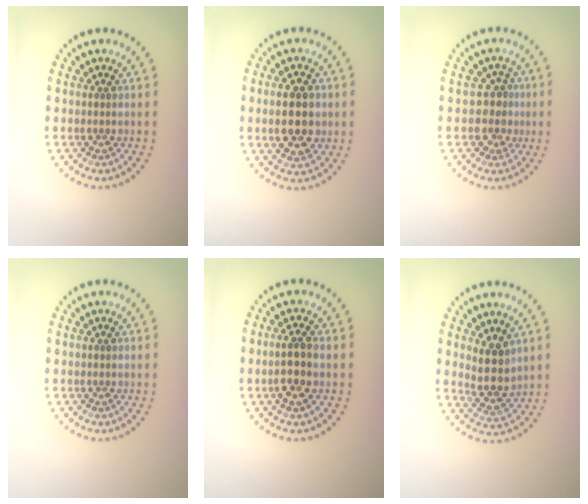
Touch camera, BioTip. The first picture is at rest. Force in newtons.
{"total": 5.2, "press": 5.2, "slide": 0.3}
{"total": 2.4, "press": 1.9, "slide": 1.5}
{"total": 0.0}
{"total": 2.6, "press": 2.4, "slide": 1.0}
{"total": 3.0, "press": 2.6, "slide": 1.6}